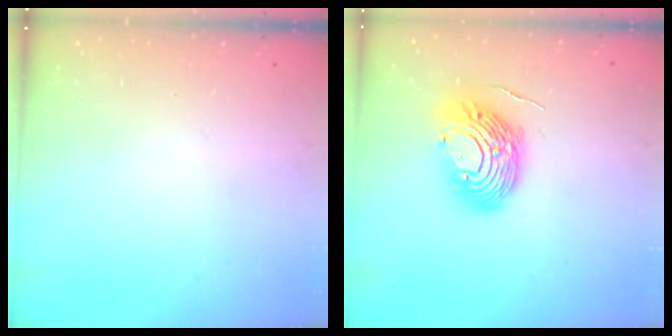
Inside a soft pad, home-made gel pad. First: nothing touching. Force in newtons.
{"total": 14.9, "press": 14.8, "slide": 1.6}